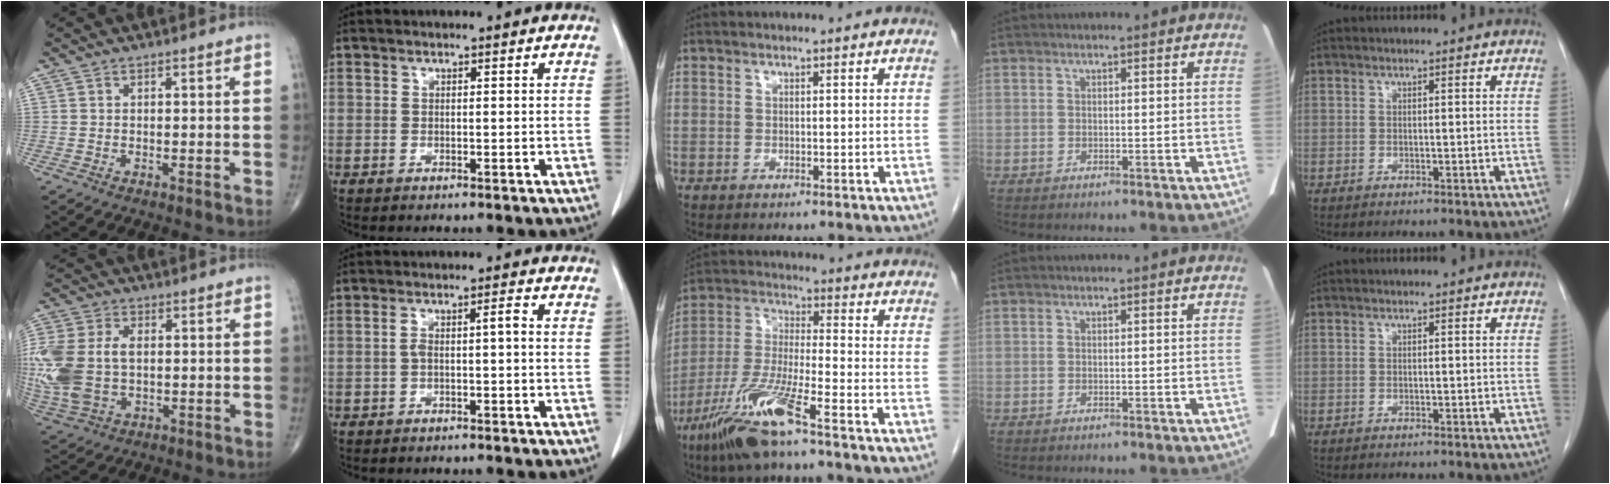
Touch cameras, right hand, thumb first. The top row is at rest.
{"thumb": {"total": 17.4, "force": [0.1, 11.4, 13.1], "torque": [-0.345, 0.000, 0.014]}, "index": {"total": 2.9, "force": [-0.3, 0.4, 2.8], "torque": [-0.053, 0.014, -0.004]}, "middle": {"total": 12.0, "force": [-7.5, 0.4, 9.4], "torque": [-0.202, -0.029, -0.151]}}